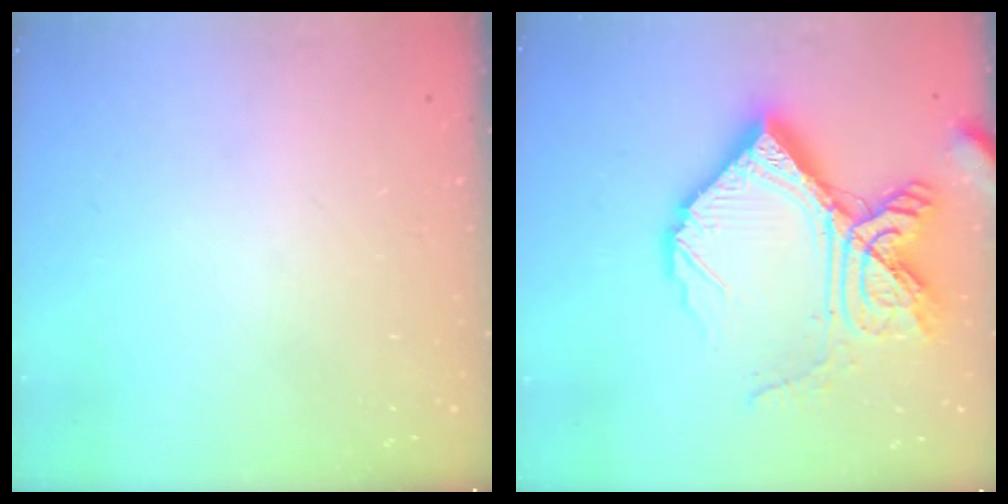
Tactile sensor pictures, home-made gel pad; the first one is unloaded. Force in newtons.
{"total": 23.8, "press": 23.6, "slide": 2.8}